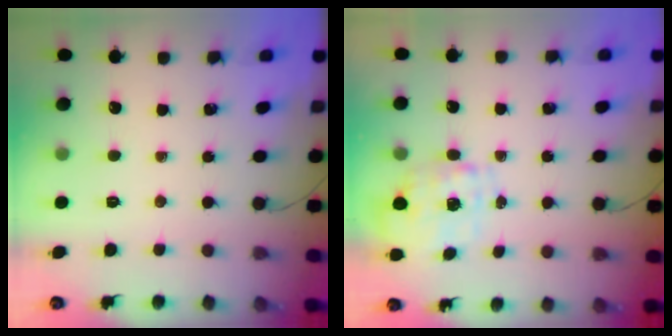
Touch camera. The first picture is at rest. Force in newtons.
{"total": 1.5, "press": 1.5, "slide": 0.5}